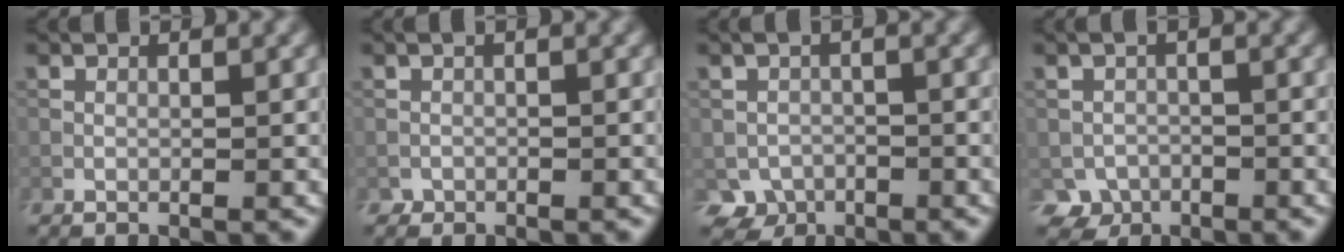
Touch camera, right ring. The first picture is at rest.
{"total": 0.7, "force": [-0.5, 0.5, 0.2], "torque": [0.000, -0.002, -0.009]}
{"total": 3.1, "force": [-1.6, 2.3, 1.2], "torque": [-0.021, -0.005, -0.032]}
{"total": 2.7, "force": [-1.5, 2.0, 0.9], "torque": [-0.013, -0.005, -0.032]}